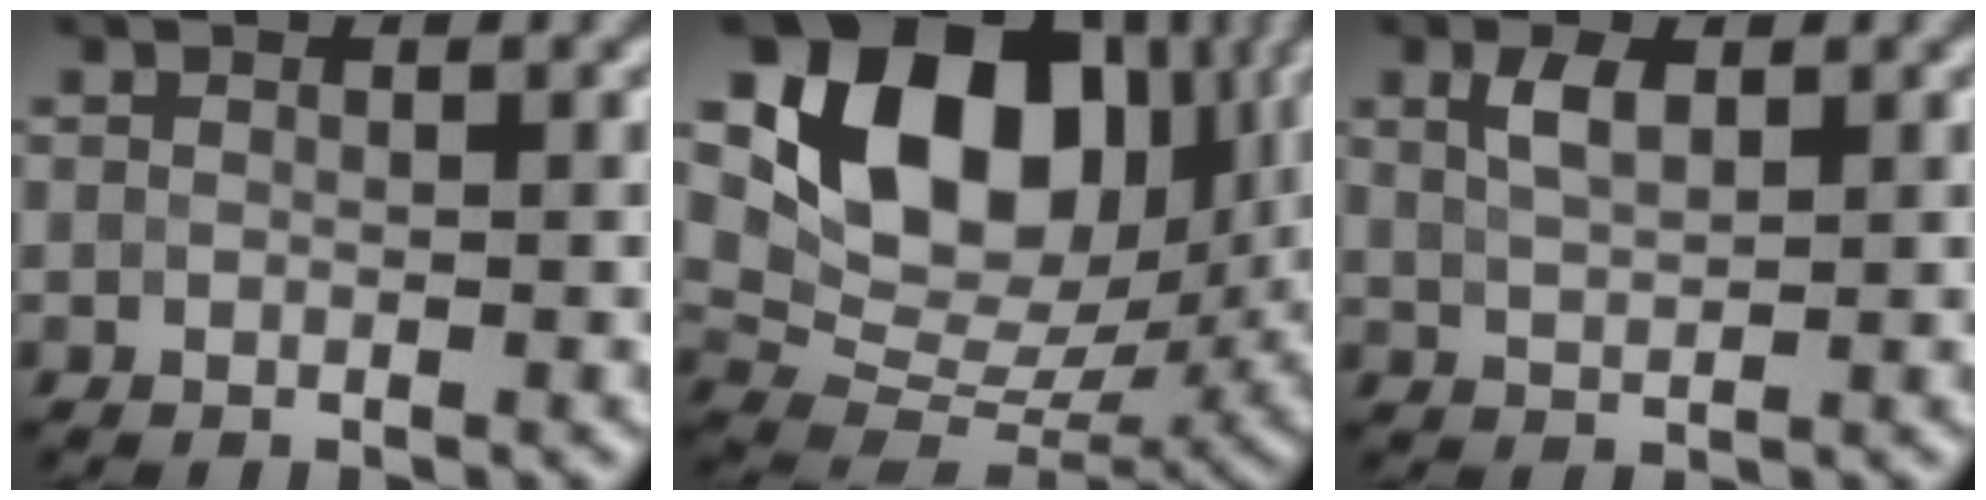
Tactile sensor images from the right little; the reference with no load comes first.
{"total": 14.8, "force": [4.8, 9.9, 9.9], "torque": [-0.161, 0.014, 0.085]}
{"total": 2.5, "force": [1.1, 1.2, 1.9], "torque": [-0.043, 0.003, 0.025]}